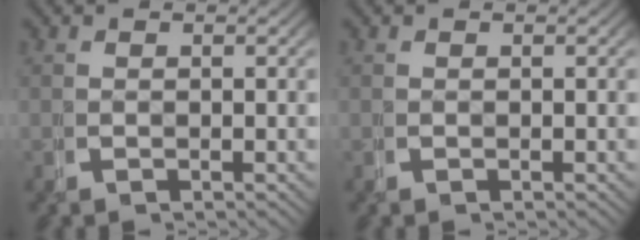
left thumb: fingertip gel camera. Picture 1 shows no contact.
{"total": 0.0}